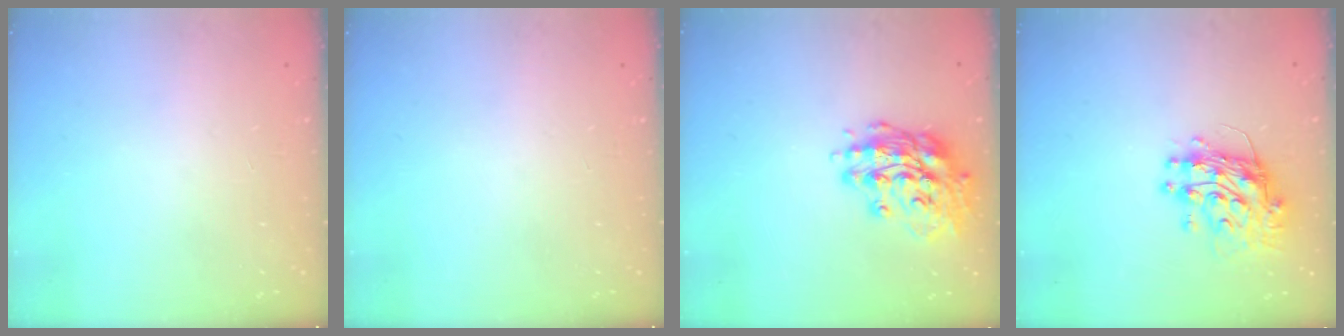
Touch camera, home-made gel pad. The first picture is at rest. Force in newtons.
{"total": 0.0}
{"total": 15.0, "press": 14.7, "slide": 2.6}
{"total": 11.7, "press": 11.6, "slide": 1.2}